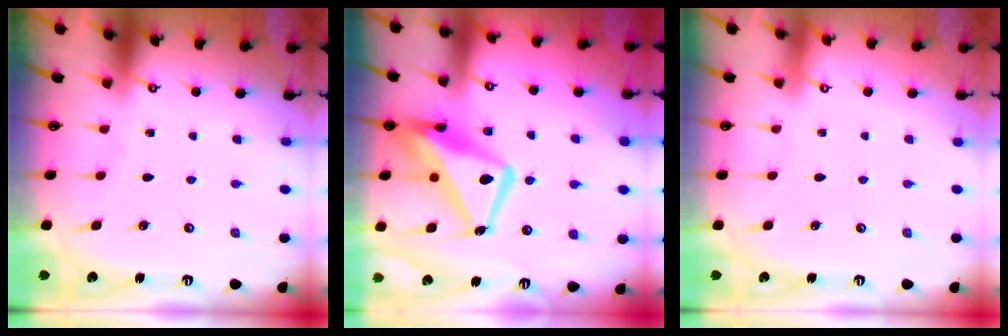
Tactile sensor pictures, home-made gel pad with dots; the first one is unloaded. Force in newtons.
{"total": 15.3, "press": 15.3, "slide": 1.4}
{"total": 3.8, "press": 3.8, "slide": 0.1}